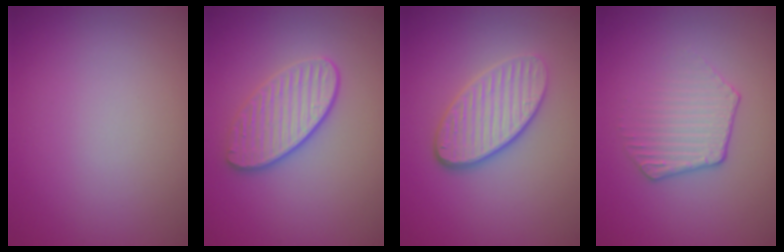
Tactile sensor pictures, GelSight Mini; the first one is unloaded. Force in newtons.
{"total": 3.5, "press": 3.3, "slide": 1.3}
{"total": 4.1, "press": 3.4, "slide": 2.4}
{"total": 2.3, "press": 1.8, "slide": 1.4}